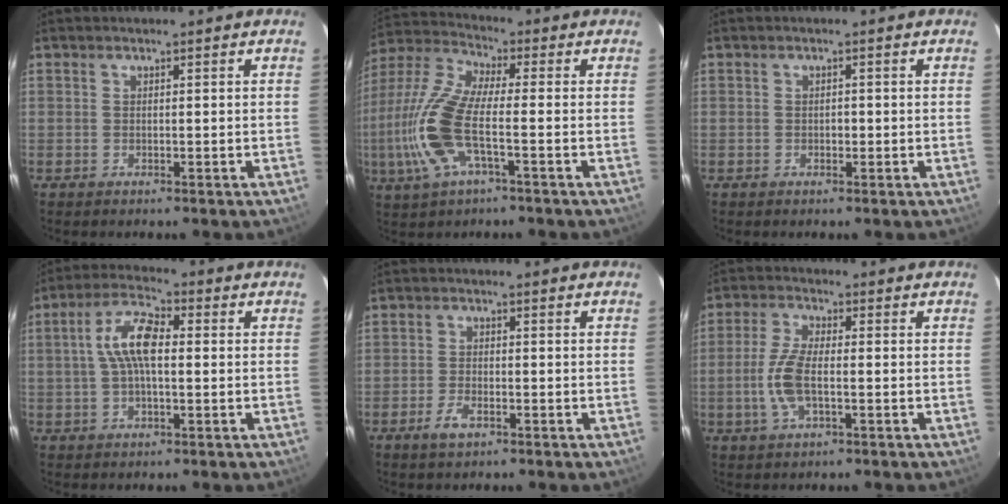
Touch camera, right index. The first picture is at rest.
{"total": 14.2, "force": [-3.4, 4.1, 13.2], "torque": [-0.305, -0.002, -0.072]}
{"total": 0.8, "force": [-0.3, 0.6, 0.4], "torque": [-0.002, 0.001, -0.003]}
{"total": 8.4, "force": [0.4, 3.3, 7.7], "torque": [-0.155, 0.020, 0.007]}
{"total": 3.5, "force": [-2.1, 1.5, 2.3], "torque": [-0.056, -0.001, -0.041]}
{"total": 7.3, "force": [-1.6, 2.6, 6.7], "torque": [-0.148, 0.001, -0.034]}